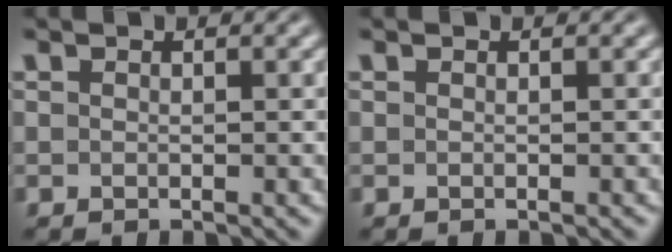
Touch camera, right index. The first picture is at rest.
{"total": 0.0}